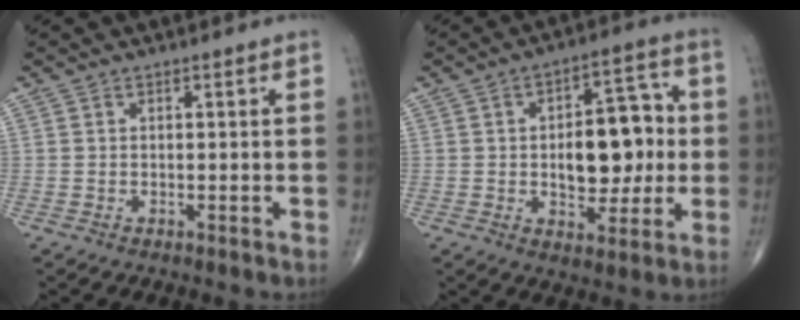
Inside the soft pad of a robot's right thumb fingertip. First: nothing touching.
{"total": 14.6, "force": [0.0, 8.2, 12.1], "torque": [-0.131, 0.021, 0.003]}